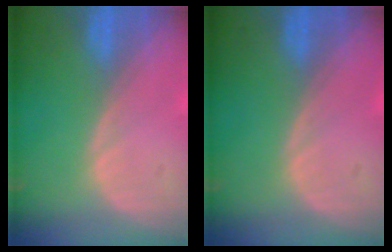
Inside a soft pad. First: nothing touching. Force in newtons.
{"total": 0.0}